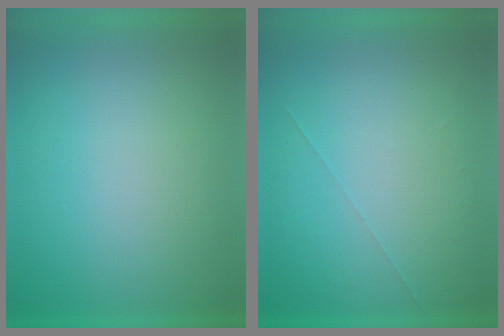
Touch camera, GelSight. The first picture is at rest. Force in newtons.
{"total": 1.0}